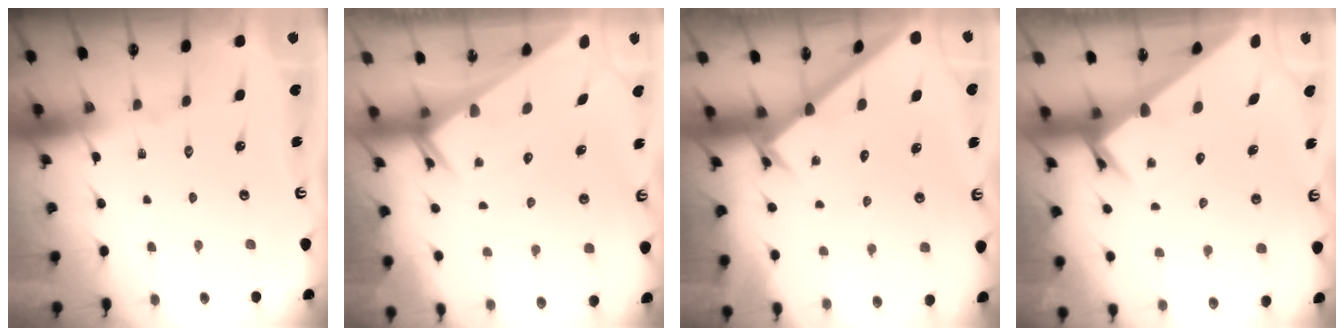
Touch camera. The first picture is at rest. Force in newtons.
{"total": 2.5, "press": 2.5, "slide": 0.2}
{"total": 1.9, "press": 1.9, "slide": 0.2}
{"total": 4.0, "press": 4.0, "slide": 0.2}